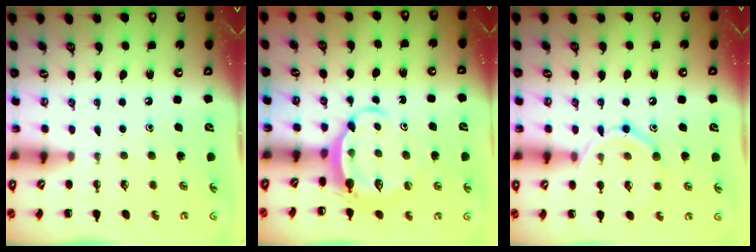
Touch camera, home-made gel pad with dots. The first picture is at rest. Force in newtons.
{"total": 5.7, "press": 5.6, "slide": 1.3}
{"total": 11.2, "press": 11.2, "slide": 0.8}